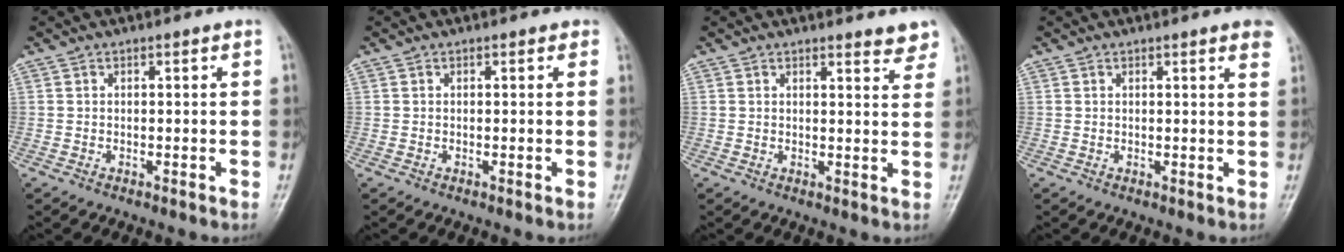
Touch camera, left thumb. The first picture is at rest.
{"total": 0.5, "force": [0.3, 0.3, 0.3], "torque": [0.001, -0.001, -0.003]}
{"total": 4.0, "force": [3.5, 1.0, 1.6], "torque": [-0.003, -0.023, 0.033]}
{"total": 3.2, "force": [2.2, 0.3, 2.2], "torque": [-0.021, -0.004, 0.020]}